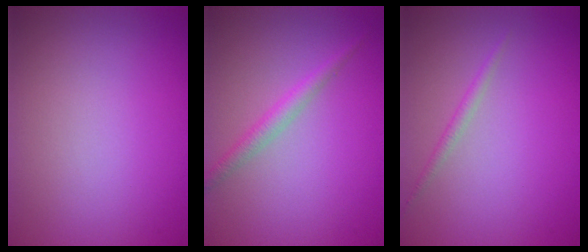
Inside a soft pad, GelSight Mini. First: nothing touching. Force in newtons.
{"total": 1.8, "press": 1.8, "slide": 0.0}
{"total": 1.0, "press": 1.0, "slide": 0.1}